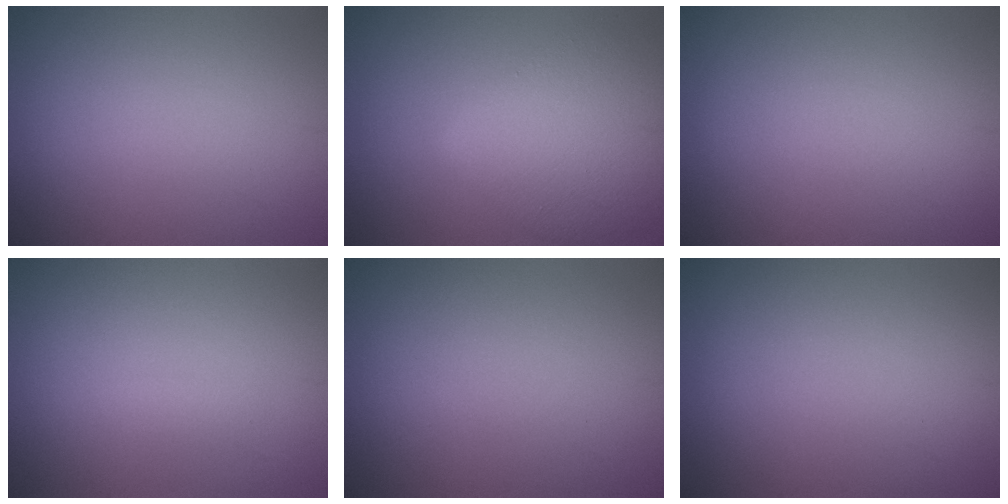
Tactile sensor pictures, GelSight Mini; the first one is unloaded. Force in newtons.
{"total": 6.9, "press": 6.9, "slide": 0.4}
{"total": 0.0}
{"total": 0.7, "press": 0.7, "slide": 0.1}
{"total": 0.0}
{"total": 0.0}